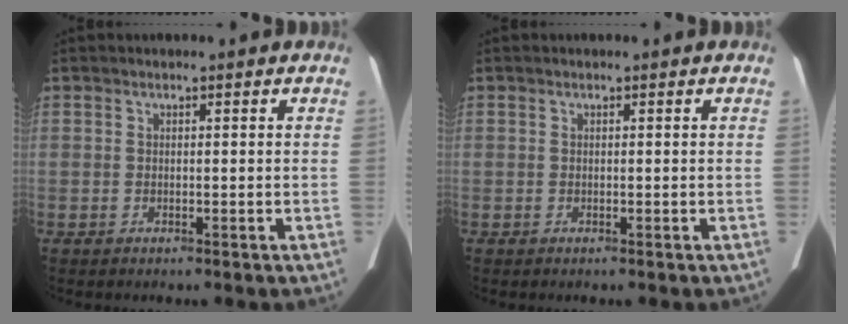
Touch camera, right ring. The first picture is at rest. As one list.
[{"total": 0.0}]